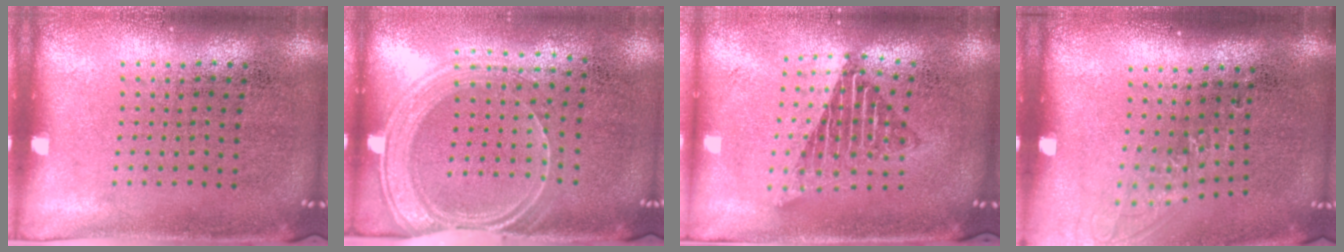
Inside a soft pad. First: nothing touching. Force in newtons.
{"total": 1.7, "press": 1.4, "slide": 1.0}
{"total": 1.7, "press": 1.3, "slide": 1.0}
{"total": 1.3, "press": 1.0, "slide": 0.8}